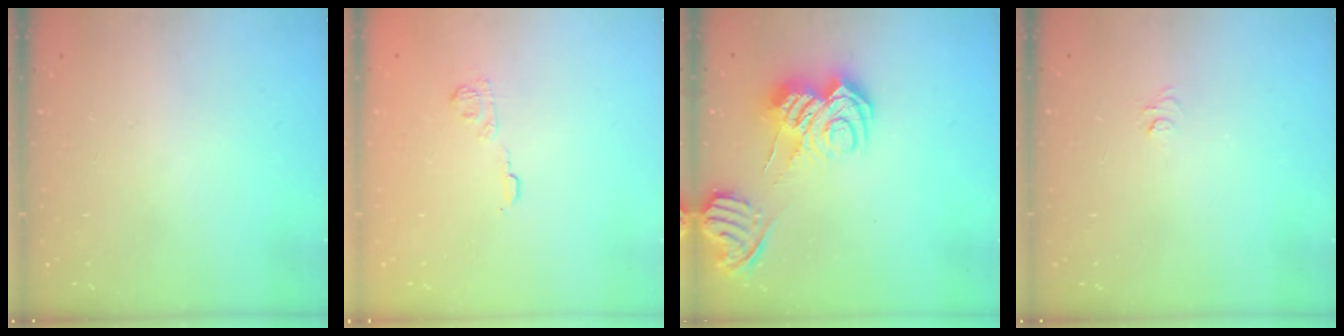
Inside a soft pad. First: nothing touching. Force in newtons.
{"total": 5.2, "press": 4.9, "slide": 1.5}
{"total": 13.6, "press": 13.6, "slide": 1.5}
{"total": 4.0, "press": 4.0, "slide": 0.4}